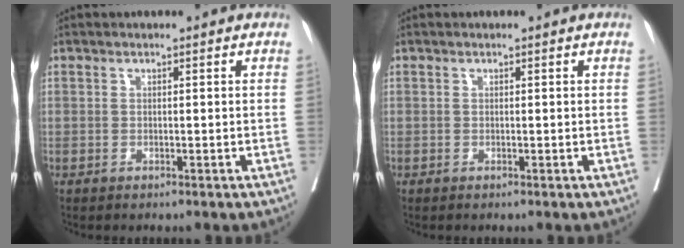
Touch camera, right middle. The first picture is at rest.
{"total": 0.0}